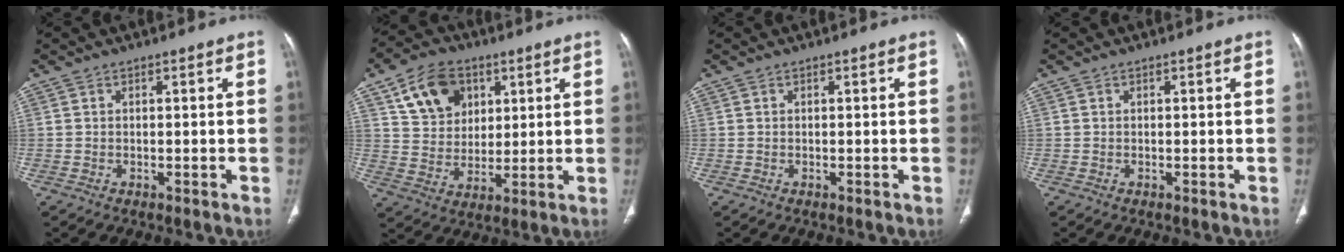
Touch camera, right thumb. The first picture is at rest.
{"total": 12.5, "force": [5.5, 9.3, 6.2], "torque": [-0.074, -0.014, 0.103]}
{"total": 0.0}
{"total": 0.0}